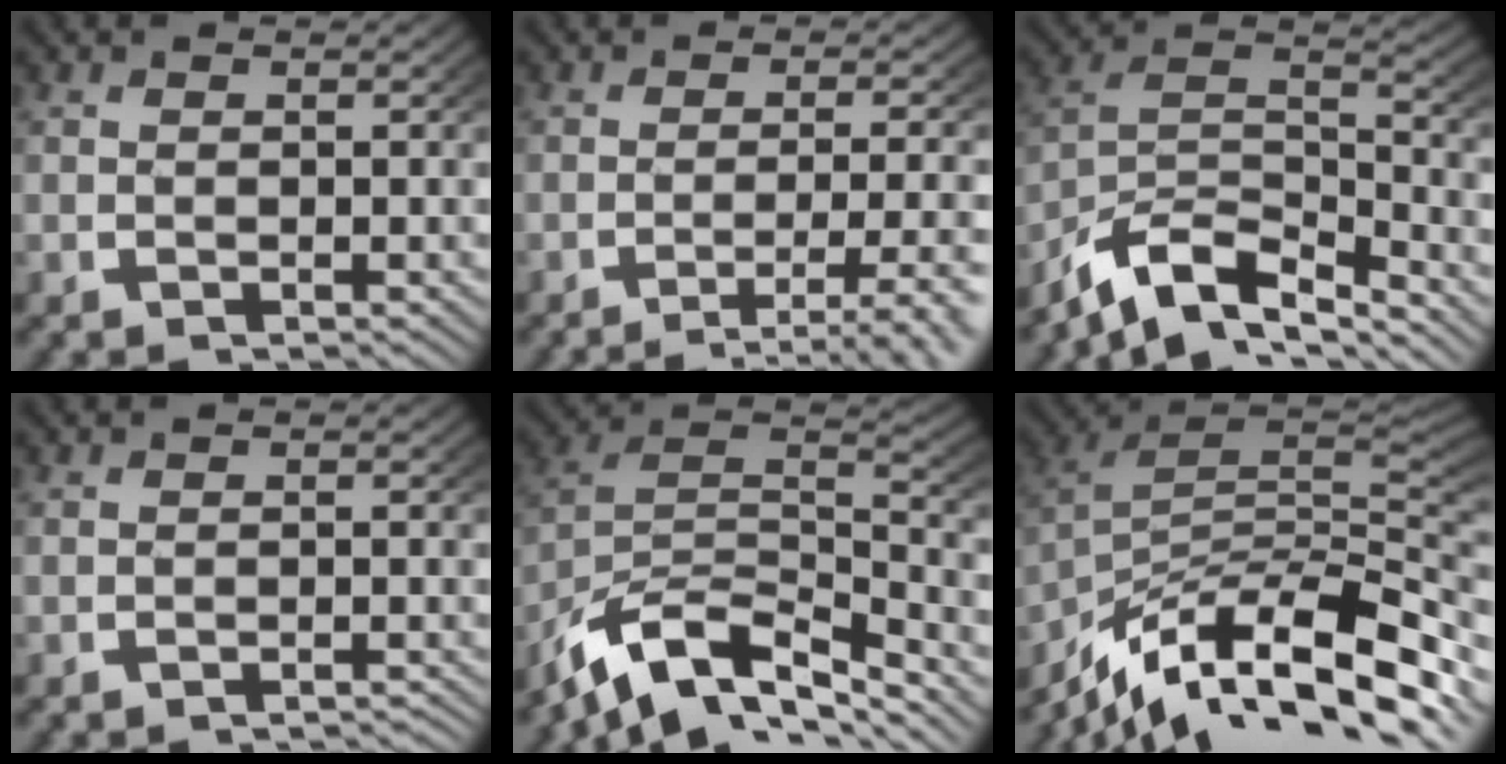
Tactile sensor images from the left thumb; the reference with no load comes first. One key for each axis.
{"total": 6.2, "fx": -4.3, "fy": 2.1, "fz": 3.9, "tx": -0.059, "ty": -0.010, "tz": -0.060}
{"total": 10.0, "fx": -4.3, "fy": 5.9, "fz": 6.9, "tx": -0.139, "ty": -0.026, "tz": -0.063}
{"total": 1.9, "fx": -1.8, "fy": 0.2, "fz": 0.3, "tx": -0.003, "ty": -0.003, "tz": -0.027}
{"total": 12.1, "fx": -4.3, "fy": 7.3, "fz": 8.6, "tx": -0.172, "ty": -0.029, "tz": -0.061}
{"total": 16.3, "fx": -5.4, "fy": 9.8, "fz": 11.9, "tx": -0.199, "ty": -0.039, "tz": -0.066}